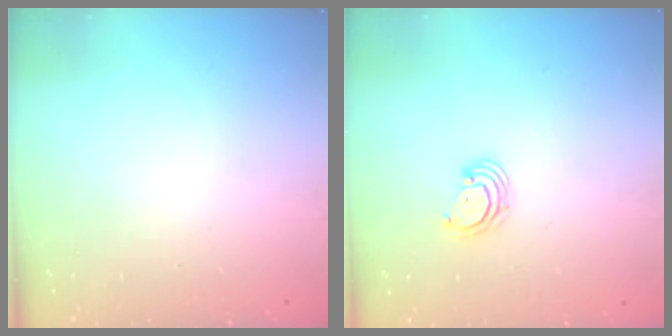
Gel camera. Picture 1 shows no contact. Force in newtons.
{"total": 2.4, "press": 2.4, "slide": 0.2}